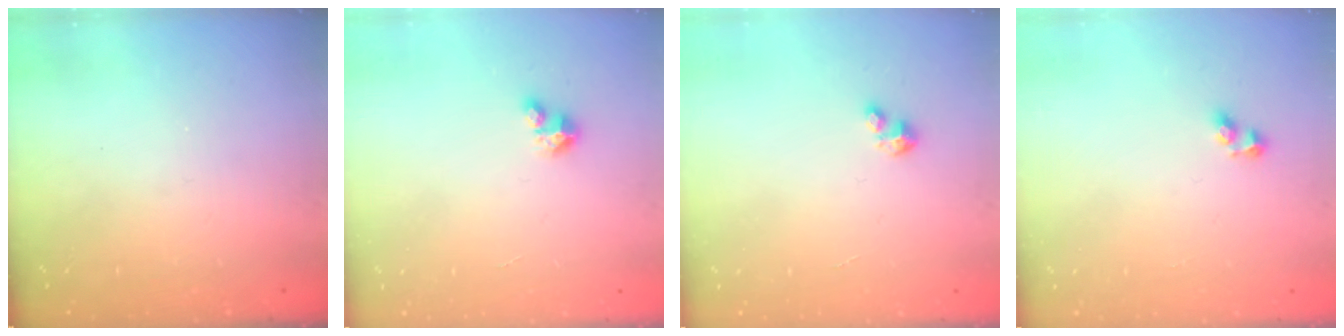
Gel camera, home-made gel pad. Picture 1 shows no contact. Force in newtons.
{"total": 2.8, "press": 2.8, "slide": 0.2}
{"total": 2.0, "press": 2.0, "slide": 0.2}
{"total": 3.5, "press": 3.4, "slide": 0.9}